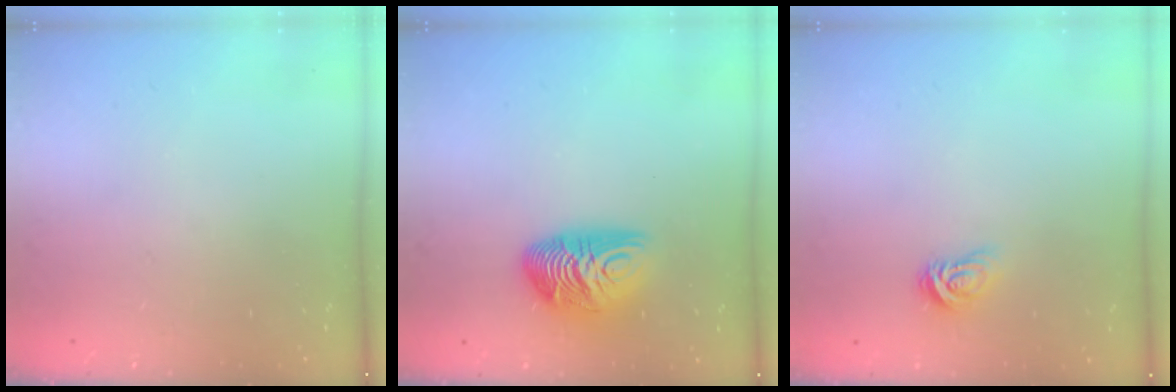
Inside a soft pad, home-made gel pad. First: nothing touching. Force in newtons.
{"total": 11.8, "press": 11.8, "slide": 0.3}
{"total": 3.8, "press": 3.8, "slide": 0.2}